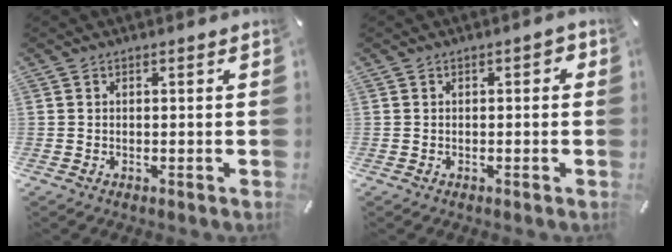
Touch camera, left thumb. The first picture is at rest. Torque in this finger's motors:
{"motor_torque": [0.30, 0.74, 0.08, -0.14, 0.00]}